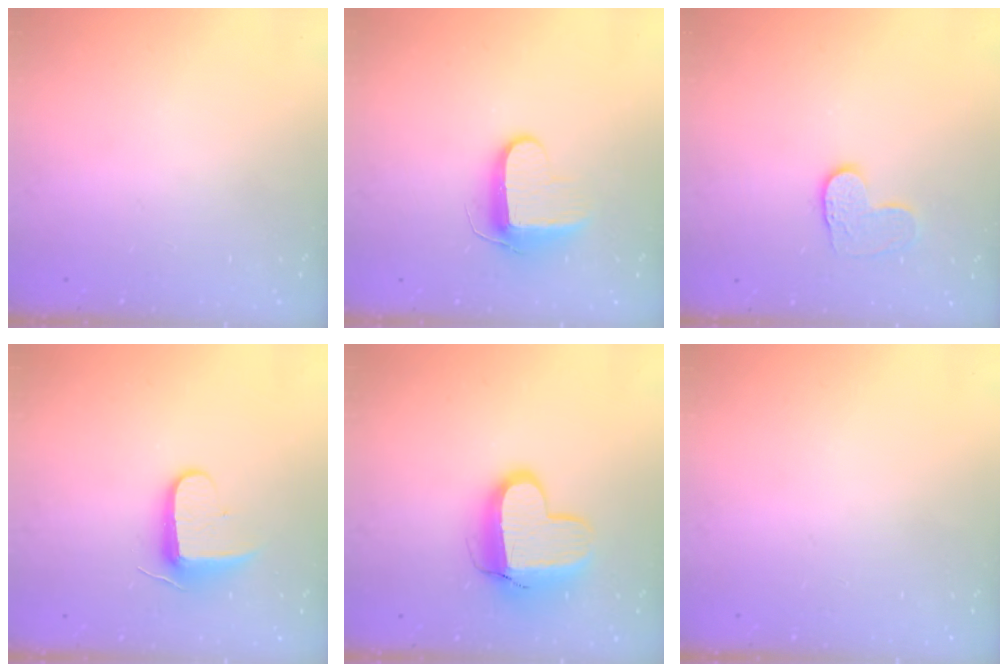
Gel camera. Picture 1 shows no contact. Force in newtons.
{"total": 9.8, "press": 9.7, "slide": 1.1}
{"total": 7.6, "press": 7.6, "slide": 0.4}
{"total": 8.9, "press": 8.9, "slide": 0.9}
{"total": 12.8, "press": 12.8, "slide": 1.3}
{"total": 0.0}